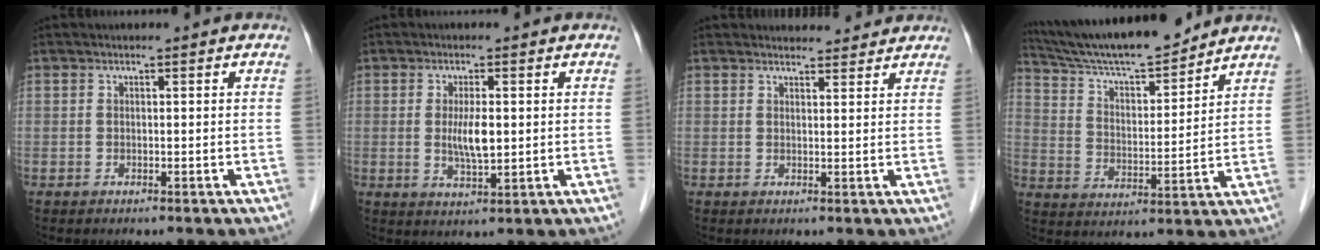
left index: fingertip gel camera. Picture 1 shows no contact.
{"total": 4.3, "force": [0.4, 1.0, 4.1], "torque": [-0.080, -0.007, 0.009]}
{"total": 4.9, "force": [4.7, 1.3, 0.5], "torque": [-0.006, 0.013, 0.056]}
{"total": 15.6, "force": [14.3, 1.4, 5.9], "torque": [-0.110, 0.006, 0.245]}